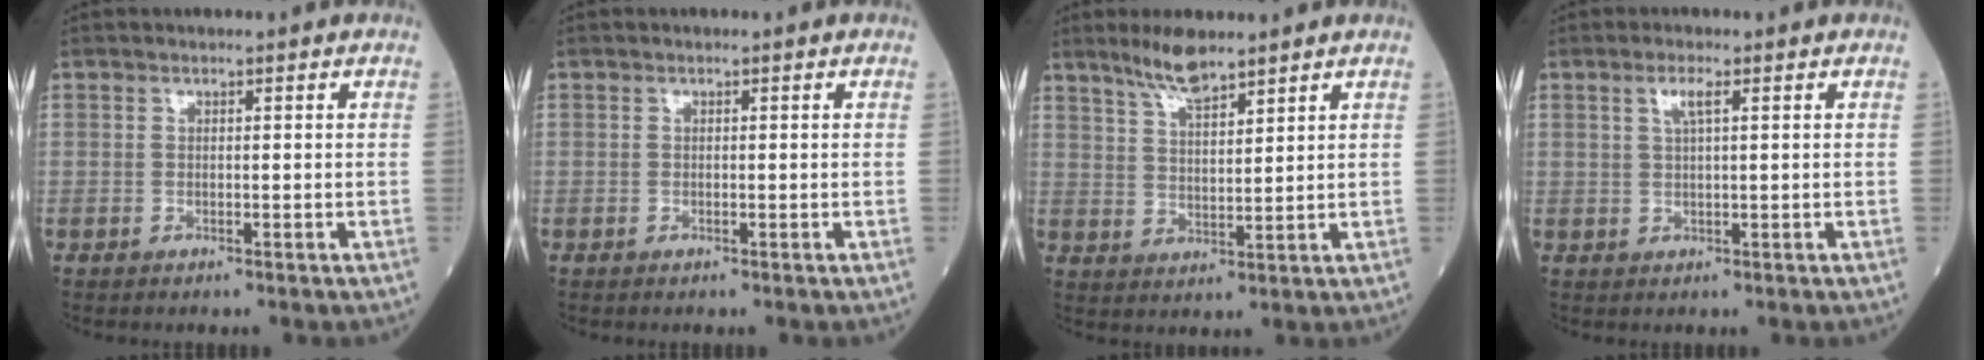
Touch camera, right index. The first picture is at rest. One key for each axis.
{"total": 0.0}
{"total": 6.1, "fx": 5.0, "fy": 0.9, "fz": 3.4, "tx": -0.072, "ty": 0.000, "tz": 0.096}
{"total": 2.5, "fx": 1.1, "fy": 0.3, "fz": 2.2, "tx": -0.048, "ty": 0.004, "tz": 0.020}